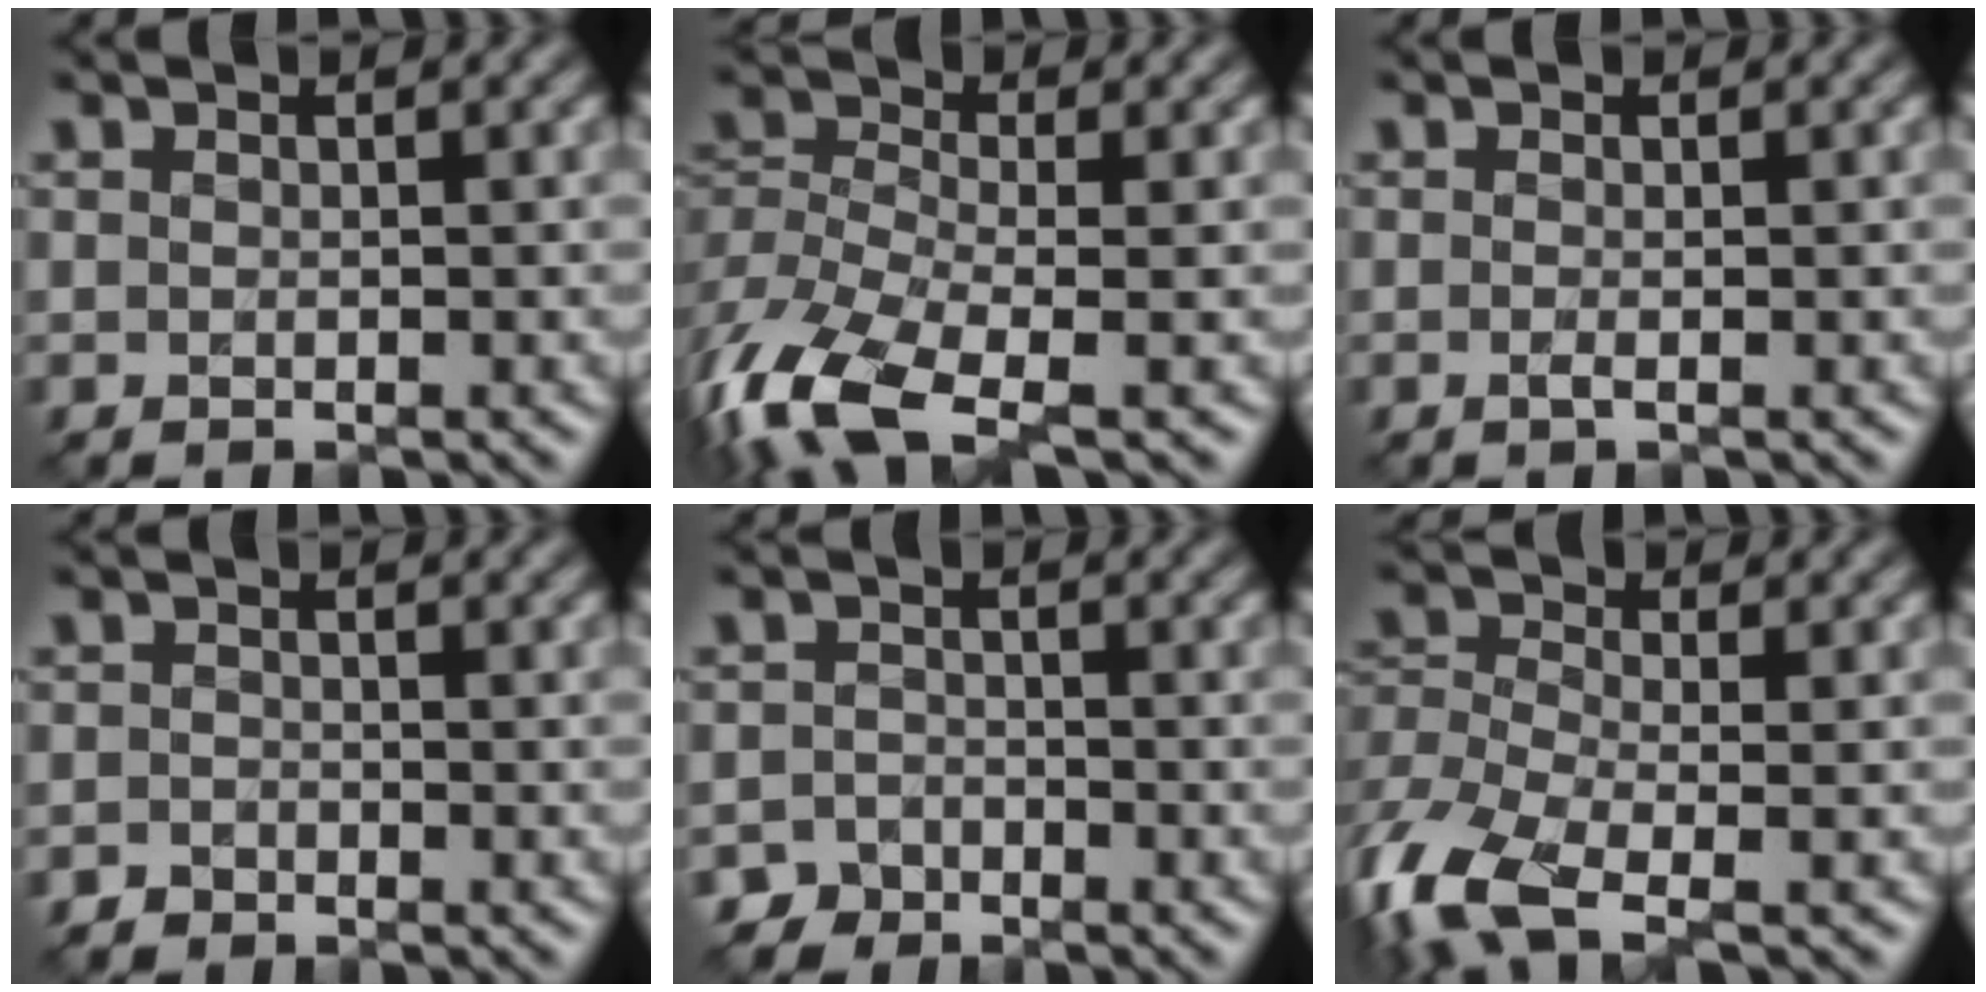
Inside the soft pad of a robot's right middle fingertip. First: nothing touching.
{"total": 10.2, "force": [-5.6, 4.2, 7.4], "torque": [-0.171, -0.019, -0.113]}
{"total": 0.7, "force": [-0.2, 0.2, 0.7], "torque": [-0.014, -0.006, -0.004]}
{"total": 0.9, "force": [-0.8, 0.4, 0.0], "torque": [0.003, -0.001, -0.017]}
{"total": 1.9, "force": [-1.5, 1.1, -0.1], "torque": [0.011, 0.005, -0.033]}
{"total": 9.0, "force": [-5.0, 3.8, 6.5], "torque": [-0.160, -0.019, -0.103]}